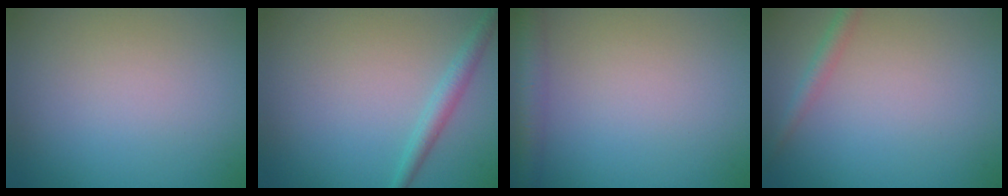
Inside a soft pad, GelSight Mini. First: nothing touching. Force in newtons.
{"total": 1.9, "press": 1.9, "slide": 0.1}
{"total": 2.7, "press": 2.7, "slide": 0.2}
{"total": 1.5, "press": 1.5, "slide": 0.1}